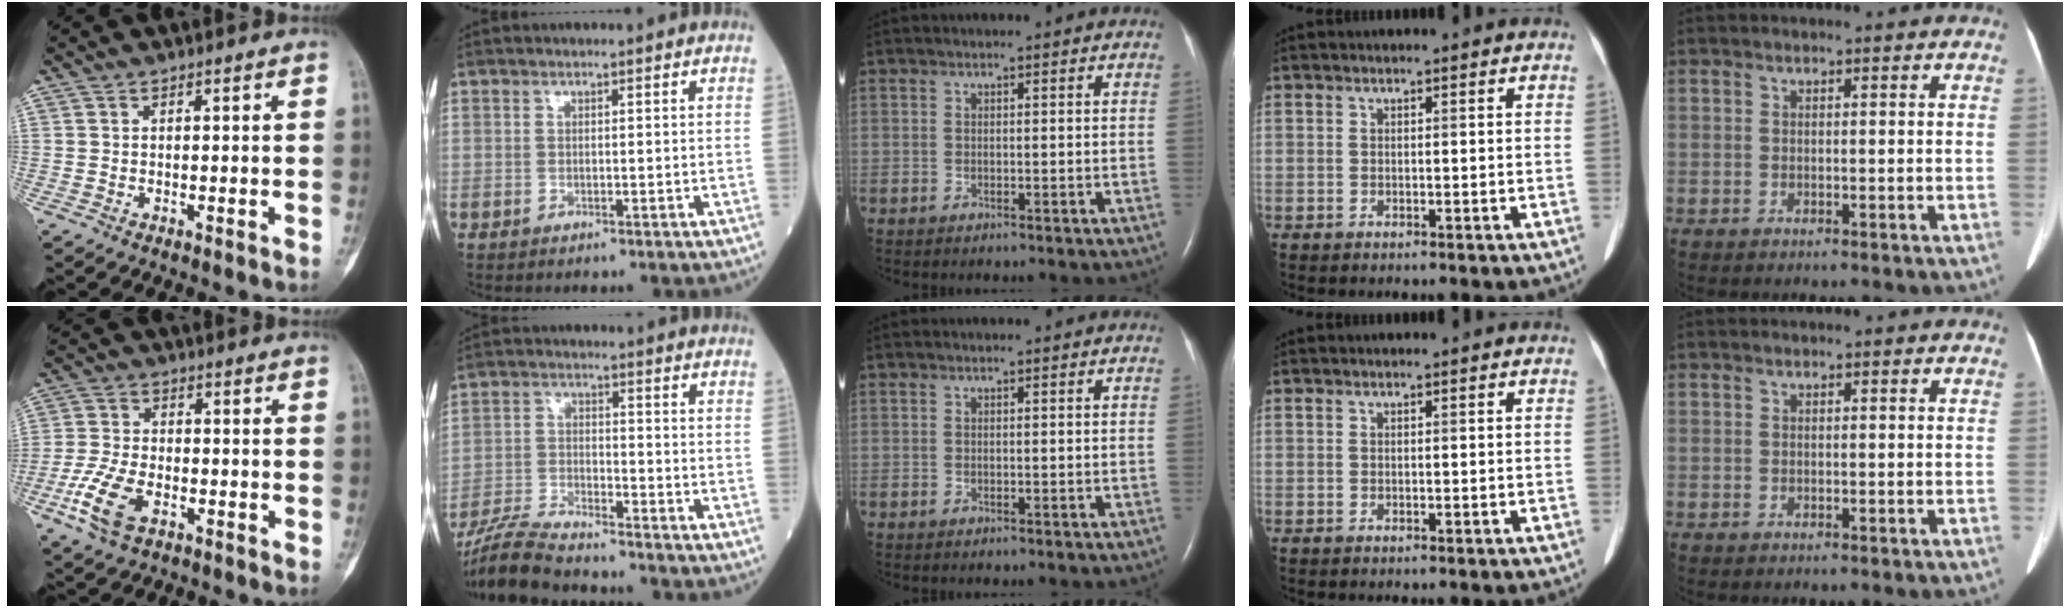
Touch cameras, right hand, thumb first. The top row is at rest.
{"thumb": {"total": 9.2, "force": [-3.9, 5.0, 6.7], "torque": [-0.151, 0.008, -0.078]}, "index": {"total": 9.6, "force": [-9.0, 0.6, 3.5], "torque": [-0.070, -0.018, -0.165]}}